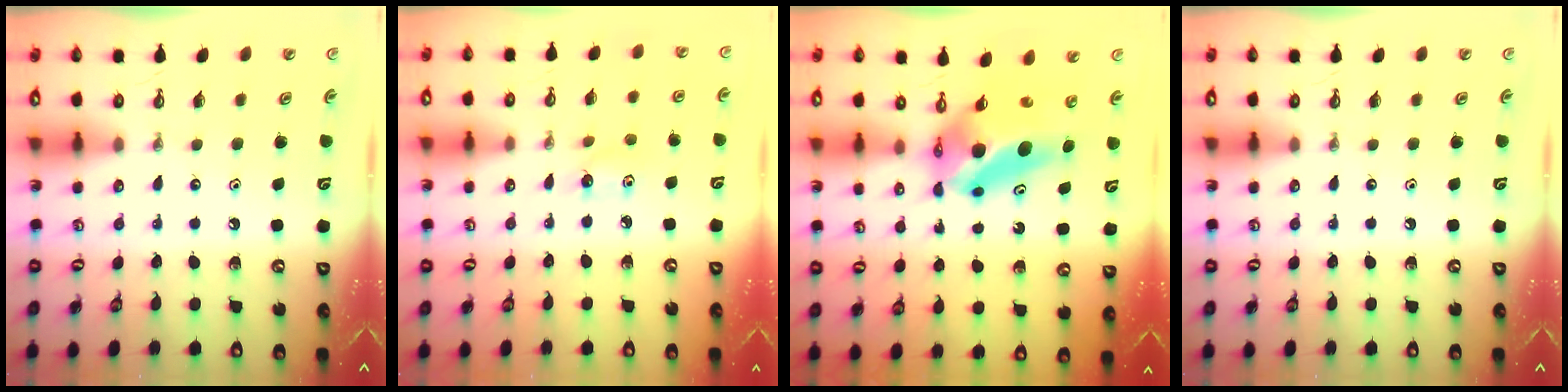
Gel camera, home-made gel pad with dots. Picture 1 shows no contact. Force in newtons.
{"total": 4.9, "press": 4.9, "slide": 0.6}
{"total": 8.7, "press": 8.3, "slide": 2.3}
{"total": 0.0}